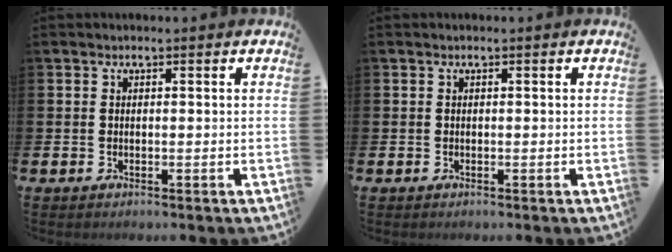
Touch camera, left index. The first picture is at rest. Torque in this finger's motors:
{"motor_torque": [0.01, -0.01, 0.00, 0.00]}